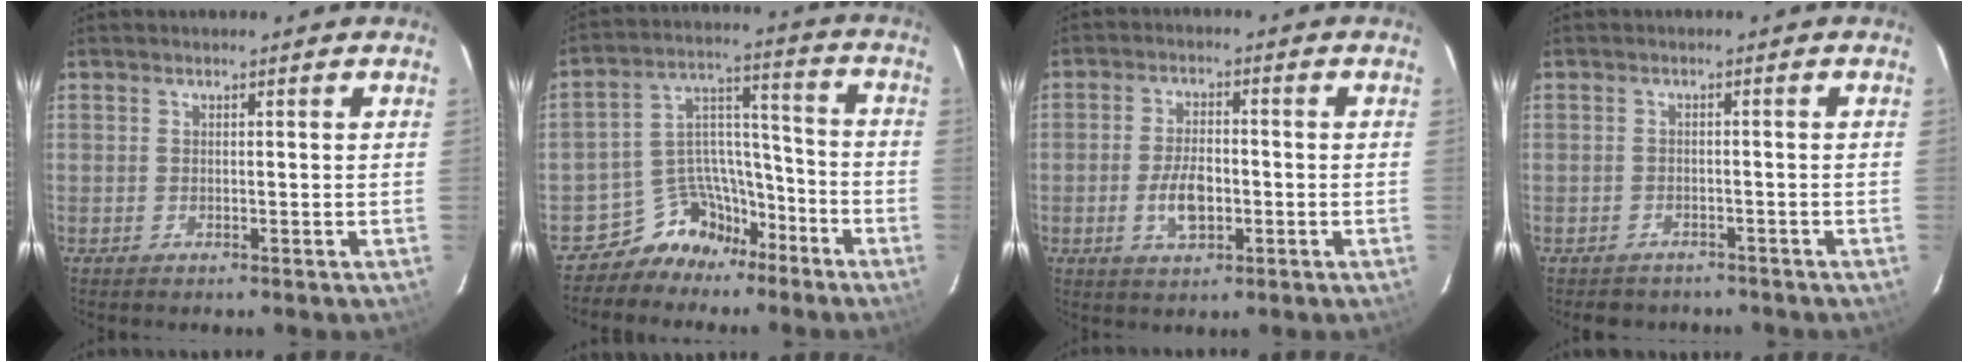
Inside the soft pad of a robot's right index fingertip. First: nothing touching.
{"total": 10.1, "force": [-7.7, 6.1, 2.2], "torque": [-0.037, 0.059, -0.131]}
{"total": 6.5, "force": [-1.8, 3.3, 5.2], "torque": [-0.106, 0.001, -0.027]}
{"total": 4.4, "force": [-3.7, 2.3, 0.7], "torque": [-0.016, 0.003, -0.048]}